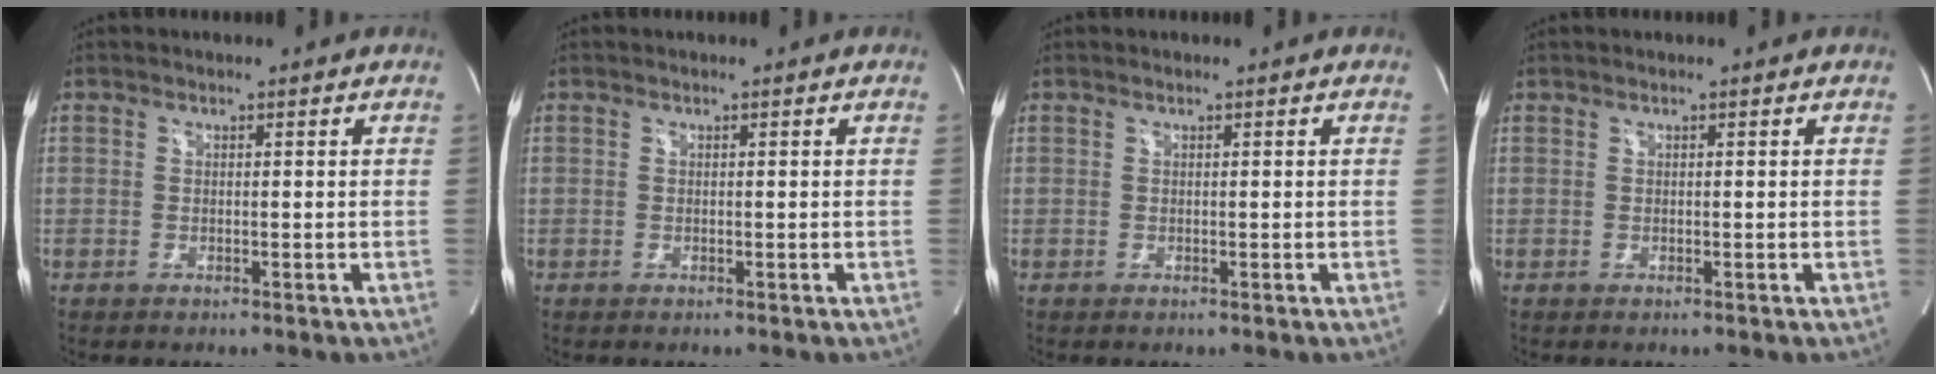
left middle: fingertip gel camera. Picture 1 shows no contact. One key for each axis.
{"total": 0.0}
{"total": 0.0}
{"total": 0.0}